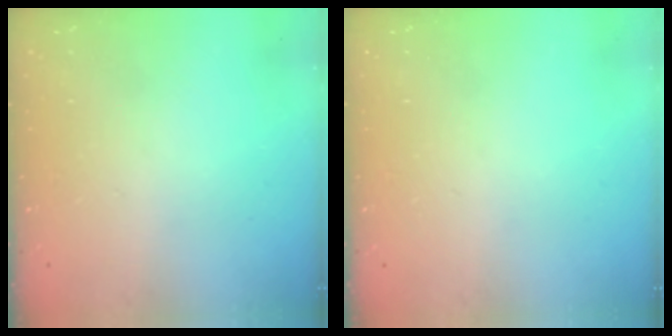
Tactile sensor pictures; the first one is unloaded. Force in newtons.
{"total": 0.0}